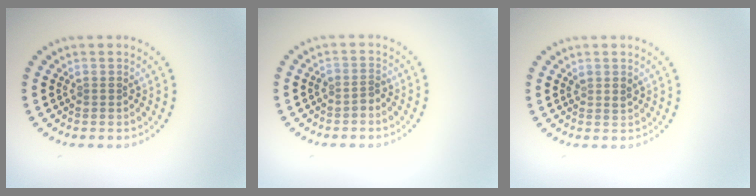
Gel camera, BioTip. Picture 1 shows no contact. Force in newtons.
{"total": 1.3, "press": 0.9, "slide": 0.9}
{"total": 0.9, "press": 0.9, "slide": 0.3}